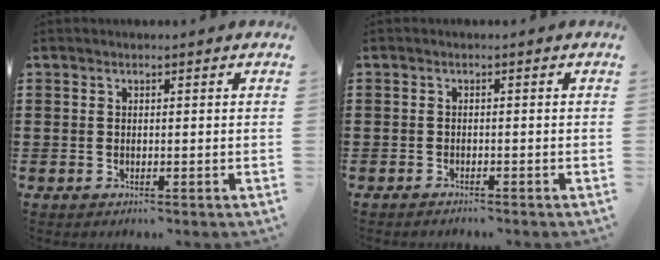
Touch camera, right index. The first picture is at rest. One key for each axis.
{"total": 0.9, "fx": -0.9, "fy": 0.1, "fz": 0.0, "tx": -0.002, "ty": 0.002, "tz": -0.020}